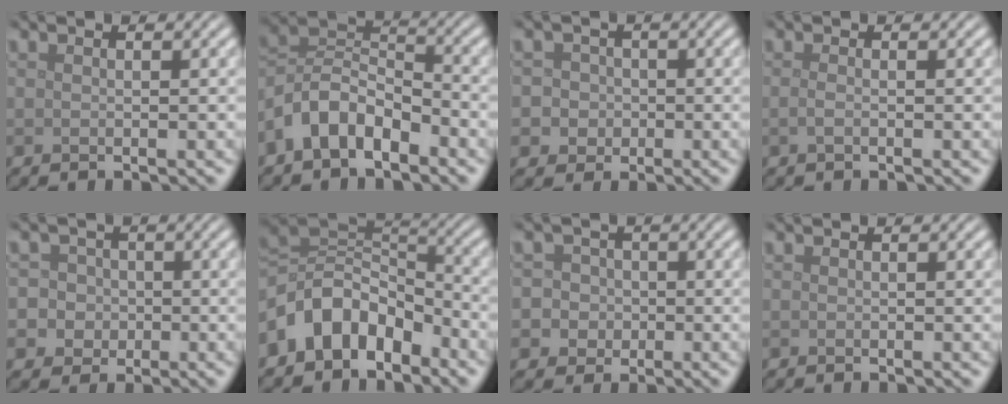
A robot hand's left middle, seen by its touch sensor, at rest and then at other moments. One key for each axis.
{"total": 6.3, "fx": -3.5, "fy": 3.7, "fz": 3.8, "tx": -0.068, "ty": 0.011, "tz": -0.078}
{"total": 5.0, "fx": -0.8, "fy": 4.7, "fz": 1.2, "tx": -0.004, "ty": 0.018, "tz": -0.039}
{"total": 0.8, "fx": -0.3, "fy": 0.3, "fz": 0.7, "tx": -0.016, "ty": 0.000, "tz": -0.008}
{"total": 6.8, "fx": -1.1, "fy": 6.5, "fz": 1.6, "tx": -0.026, "ty": 0.013, "tz": -0.048}
{"total": 7.8, "fx": -4.1, "fy": 5.2, "fz": 4.2, "tx": -0.058, "ty": 0.008, "tz": -0.089}
{"total": 6.2, "fx": -1.1, "fy": 5.9, "fz": 1.5, "tx": -0.018, "ty": 0.015, "tz": -0.047}
{"total": 0.0}